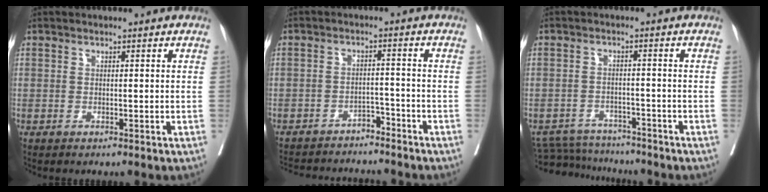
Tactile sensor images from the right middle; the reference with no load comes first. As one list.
[{"total": 10.9, "force": [-10.0, 3.0, 3.0], "torque": [-0.038, 0.019, -0.141]}, {"total": 4.2, "force": [-4.2, 0.6, 0.0], "torque": [0.000, -0.011, -0.071]}]